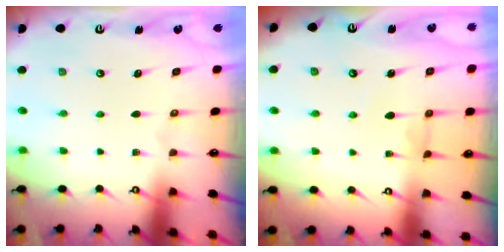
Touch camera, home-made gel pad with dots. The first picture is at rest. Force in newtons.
{"total": 0.7, "press": 0.6, "slide": 0.3}